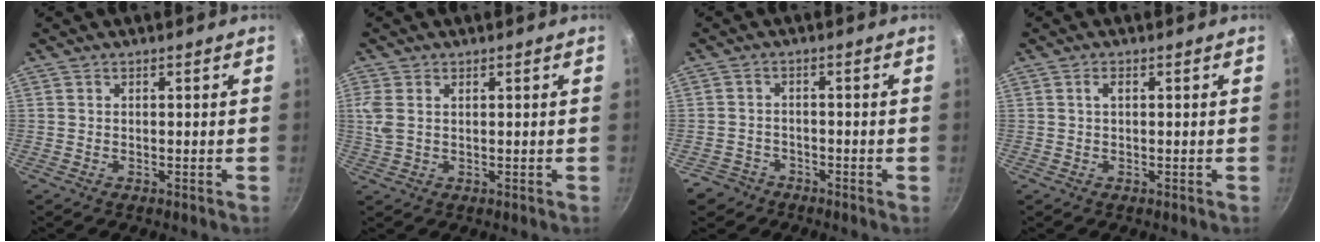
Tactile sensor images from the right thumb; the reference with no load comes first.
{"total": 4.2, "force": [1.2, 2.5, 3.1], "torque": [-0.070, 0.003, 0.026]}
{"total": 3.9, "force": [-2.6, 2.8, 0.6], "torque": [-0.003, 0.033, -0.045]}
{"total": 1.2, "force": [0.3, 0.6, 1.0], "torque": [-0.019, 0.004, 0.006]}